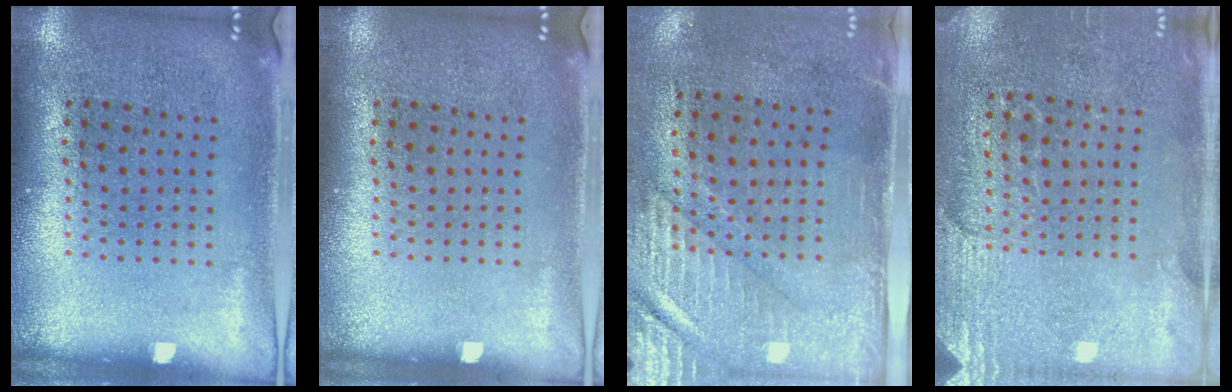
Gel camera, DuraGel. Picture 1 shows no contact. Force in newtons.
{"total": 0.0}
{"total": 2.9, "press": 2.5, "slide": 1.5}
{"total": 2.8, "press": 2.6, "slide": 1.0}